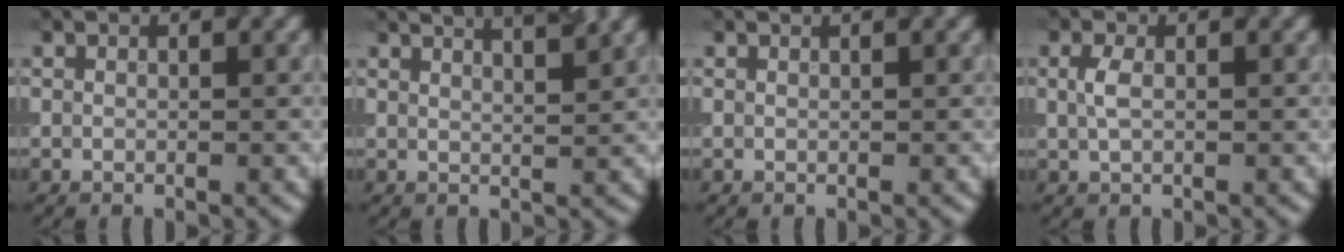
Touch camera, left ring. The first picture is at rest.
{"total": 5.7, "force": [4.1, 1.9, 3.4], "torque": [-0.020, 0.040, 0.020]}
{"total": 0.6, "force": [0.5, 0.1, 0.3], "torque": [-0.003, -0.003, 0.001]}
{"total": 1.7, "force": [0.1, 0.9, 1.5], "torque": [-0.038, 0.002, 0.003]}